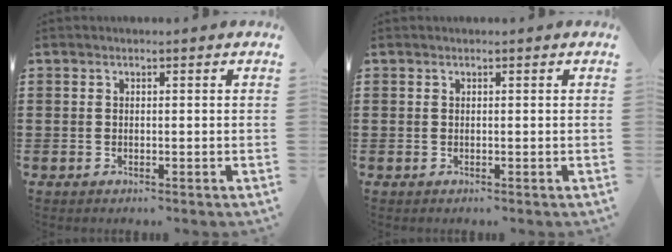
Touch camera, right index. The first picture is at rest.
{"total": 0.0}